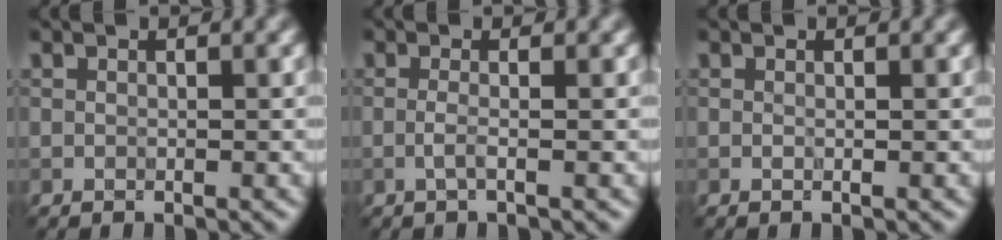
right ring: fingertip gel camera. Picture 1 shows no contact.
{"total": 1.3, "force": [-0.2, 0.4, 1.3], "torque": [-0.023, 0.000, -0.010]}
{"total": 0.0}